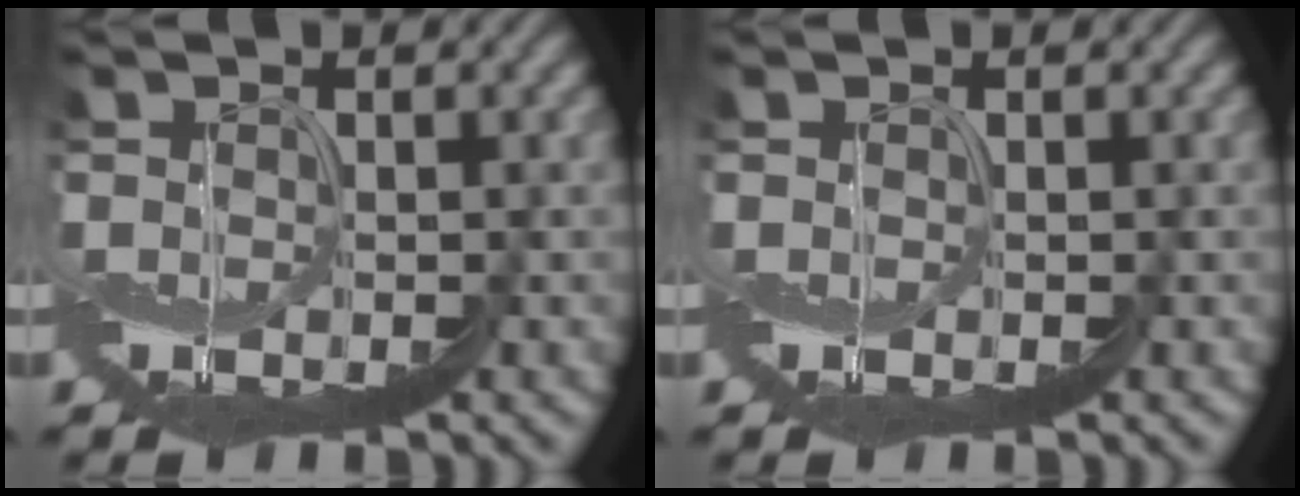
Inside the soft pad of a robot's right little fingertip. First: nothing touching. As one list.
[{"total": 0.0}]